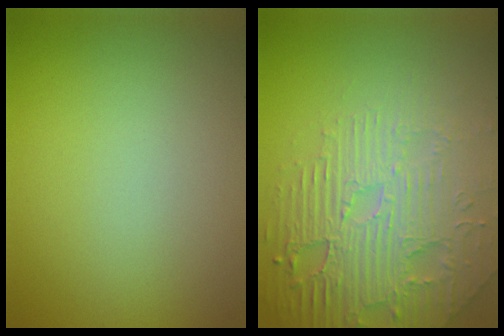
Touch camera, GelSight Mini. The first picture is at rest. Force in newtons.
{"total": 6.0, "press": 5.2, "slide": 3.0}